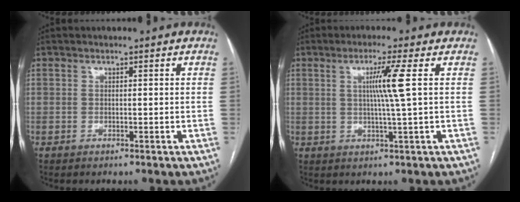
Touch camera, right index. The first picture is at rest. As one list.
[{"total": 5.4, "force": [1.1, -1.5, 5.0], "torque": [-0.096, -0.003, 0.023]}]